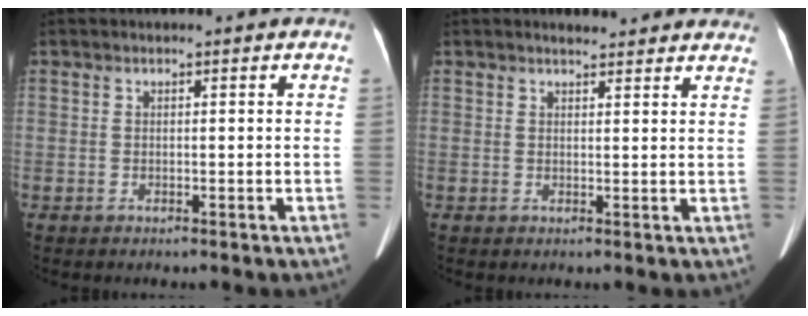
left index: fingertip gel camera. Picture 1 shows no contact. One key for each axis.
{"total": 6.8, "fx": 6.3, "fy": 1.7, "fz": 2.0, "tx": -0.014, "ty": 0.009, "tz": 0.062}